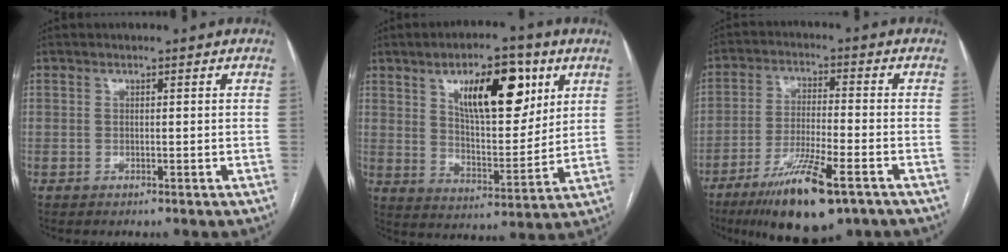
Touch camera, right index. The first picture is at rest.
{"total": 14.5, "force": [6.7, 5.4, 11.7], "torque": [-0.181, 0.010, 0.113]}
{"total": 13.4, "force": [-8.1, 2.1, 10.5], "torque": [-0.192, -0.027, -0.135]}